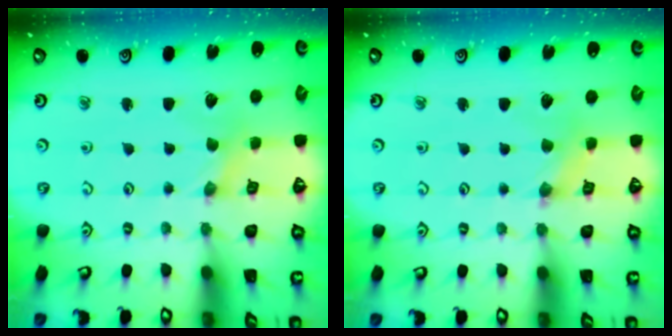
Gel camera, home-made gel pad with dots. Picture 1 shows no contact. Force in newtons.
{"total": 0.8, "press": 0.8, "slide": 0.2}